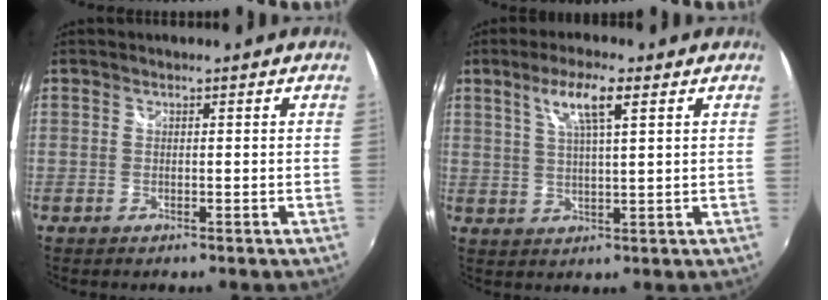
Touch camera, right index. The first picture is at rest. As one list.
[{"total": 6.6, "force": [3.2, 0.9, 5.7], "torque": [-0.107, 0.005, 0.058]}]